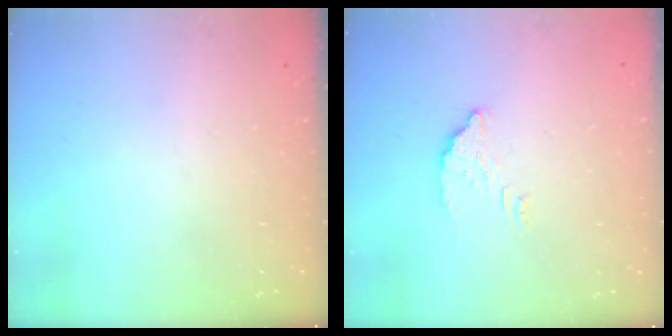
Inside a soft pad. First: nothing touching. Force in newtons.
{"total": 2.7, "press": 2.7, "slide": 0.2}